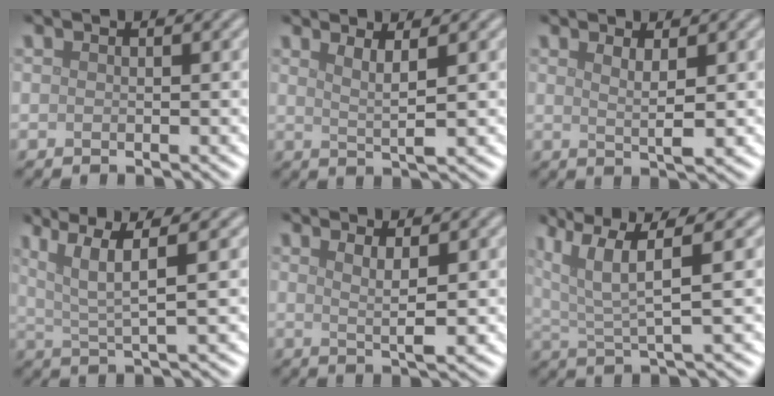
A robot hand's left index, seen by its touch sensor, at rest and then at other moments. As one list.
[{"total": 2.4, "force": [1.1, 0.5, 2.1], "torque": [-0.034, -0.004, 0.019]}, {"total": 2.2, "force": [0.8, 0.5, 2.0], "torque": [-0.032, -0.006, 0.014]}, {"total": 5.2, "force": [2.4, 0.9, 4.5], "torque": [-0.084, 0.007, 0.051]}, {"total": 2.6, "force": [0.8, 0.6, 2.4], "torque": [-0.039, -0.006, 0.014]}, {"total": 6.7, "force": [3.4, 1.5, 5.6], "torque": [-0.117, 0.012, 0.068]}]